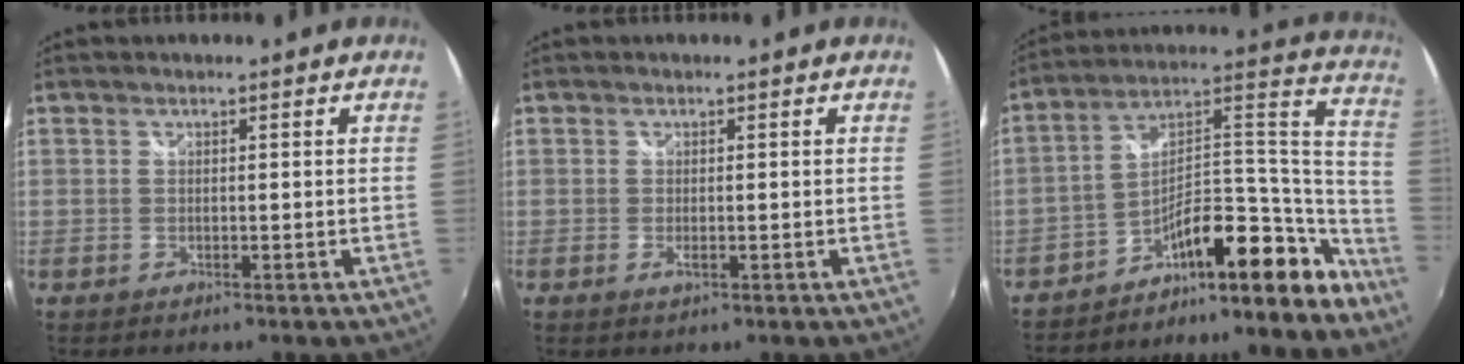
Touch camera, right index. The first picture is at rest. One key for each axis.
{"total": 1.1, "fx": -0.3, "fy": 0.4, "fz": 1.0, "tx": -0.020, "ty": -0.003, "tz": -0.006}
{"total": 18.4, "fx": -15.8, "fy": 5.5, "fz": 7.8, "tx": -0.079, "ty": 0.070, "tz": -0.245}